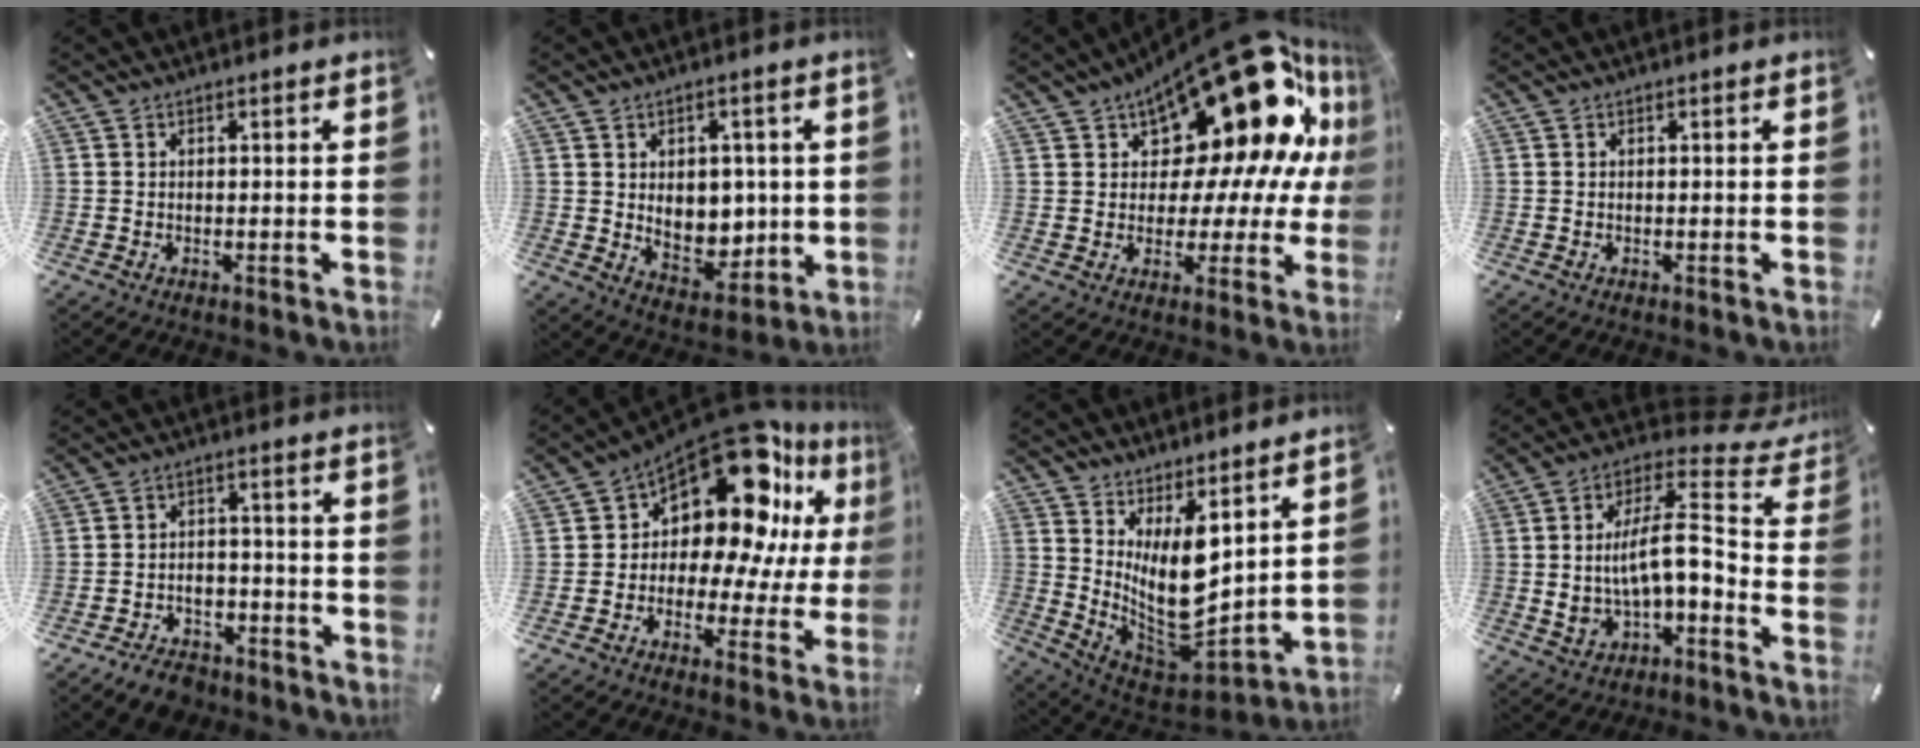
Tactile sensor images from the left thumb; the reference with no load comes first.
{"total": 9.0, "force": [0.7, 7.1, 5.5], "torque": [-0.054, -0.009, 0.017]}
{"total": 22.5, "force": [13.0, 11.4, 14.4], "torque": [-0.179, -0.116, 0.214]}
{"total": 0.0}
{"total": 6.1, "force": [-4.9, 3.3, 1.7], "torque": [-0.015, 0.035, -0.088]}
{"total": 18.3, "force": [10.0, 9.8, 11.7], "torque": [-0.196, -0.090, 0.169]}
{"total": 12.0, "force": [4.9, 5.6, 9.4], "torque": [-0.177, -0.071, 0.097]}
{"total": 13.1, "force": [0.3, 6.8, 11.2], "torque": [-0.201, -0.012, 0.004]}